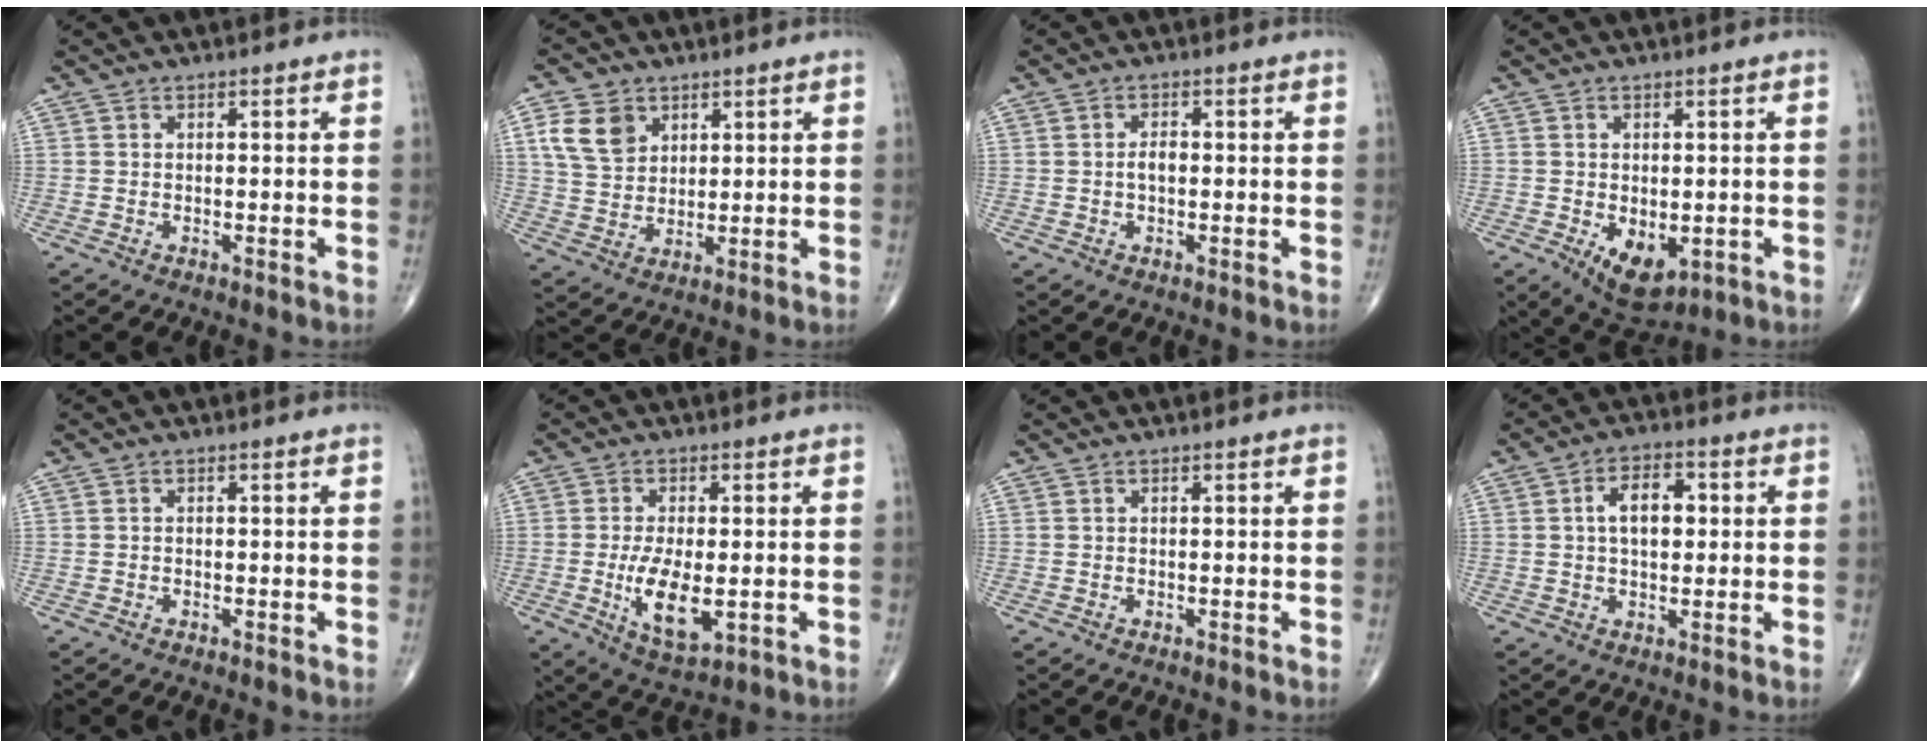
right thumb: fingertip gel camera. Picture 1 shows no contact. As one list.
[{"total": 8.4, "force": [3.6, 6.3, 4.3], "torque": [-0.063, -0.011, 0.075]}, {"total": 2.1, "force": [-0.2, 1.2, 1.7], "torque": [-0.030, 0.003, -0.006]}, {"total": 8.0, "force": [-2.1, 4.7, 6.1], "torque": [-0.081, -0.012, -0.018]}, {"total": 0.0}, {"total": 9.2, "force": [-1.6, 4.1, 8.2], "torque": [-0.144, -0.018, -0.019]}, {"total": 0.0}, {"total": 7.5, "force": [1.1, 4.4, 5.9], "torque": [-0.086, 0.013, 0.014]}]